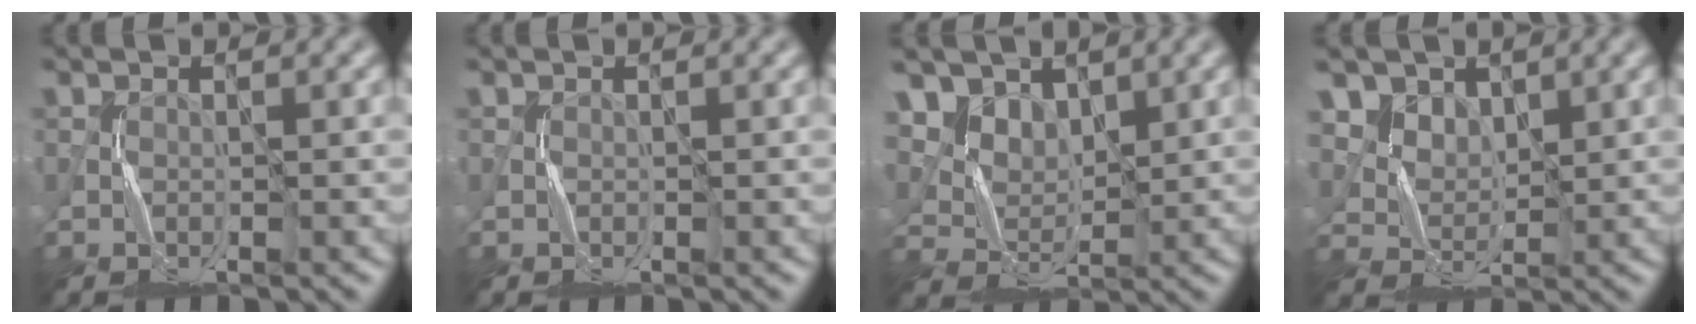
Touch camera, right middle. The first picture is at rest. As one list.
[{"total": 0.0}, {"total": 7.0, "force": [4.7, 4.2, 3.0], "torque": [-0.086, -0.015, 0.103]}, {"total": 6.0, "force": [4.1, 3.8, 2.2], "torque": [-0.074, -0.018, 0.094]}]